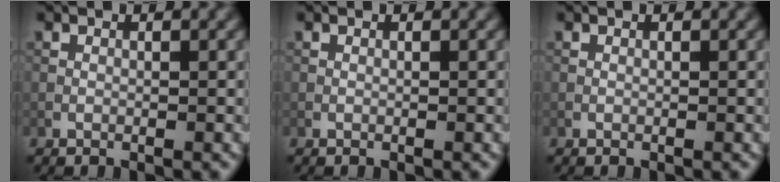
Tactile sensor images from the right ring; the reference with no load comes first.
{"total": 0.0}
{"total": 0.0}